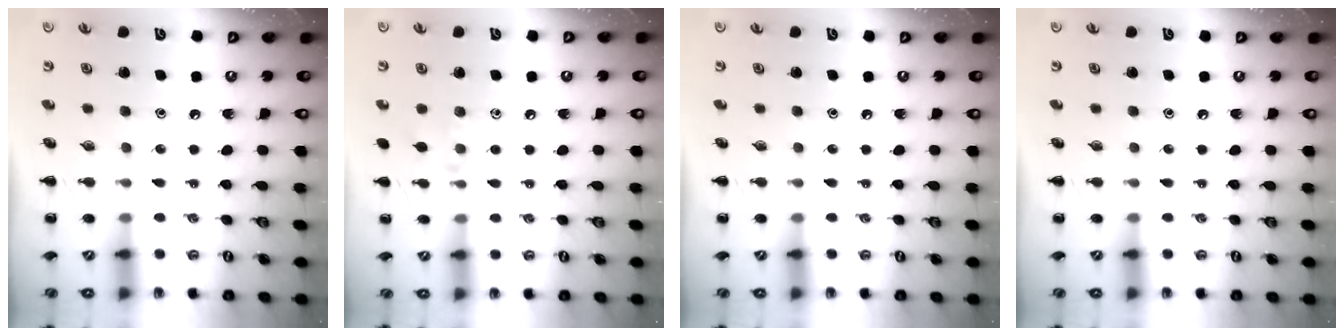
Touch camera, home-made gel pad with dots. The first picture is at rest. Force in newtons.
{"total": 6.0, "press": 5.7, "slide": 1.9}
{"total": 0.0}
{"total": 0.0}